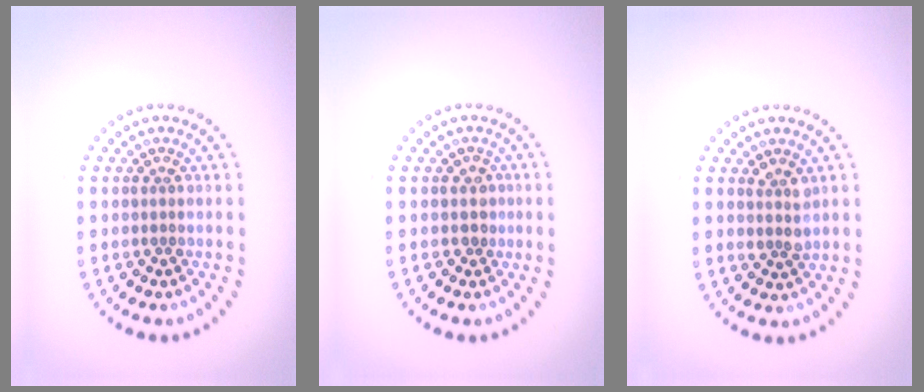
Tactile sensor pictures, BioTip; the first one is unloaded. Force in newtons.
{"total": 1.0, "press": 0.7, "slide": 0.7}
{"total": 1.5, "press": 1.4, "slide": 0.6}